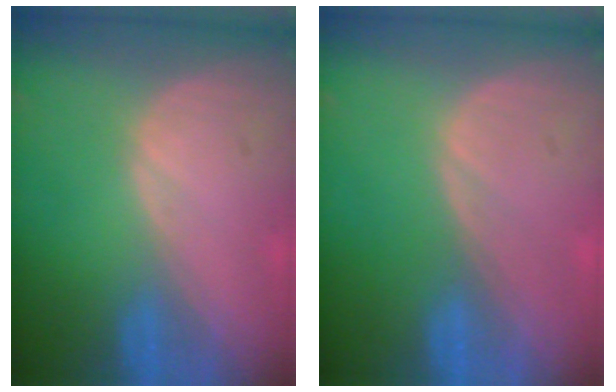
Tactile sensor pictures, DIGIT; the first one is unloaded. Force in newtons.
{"total": 0.0}